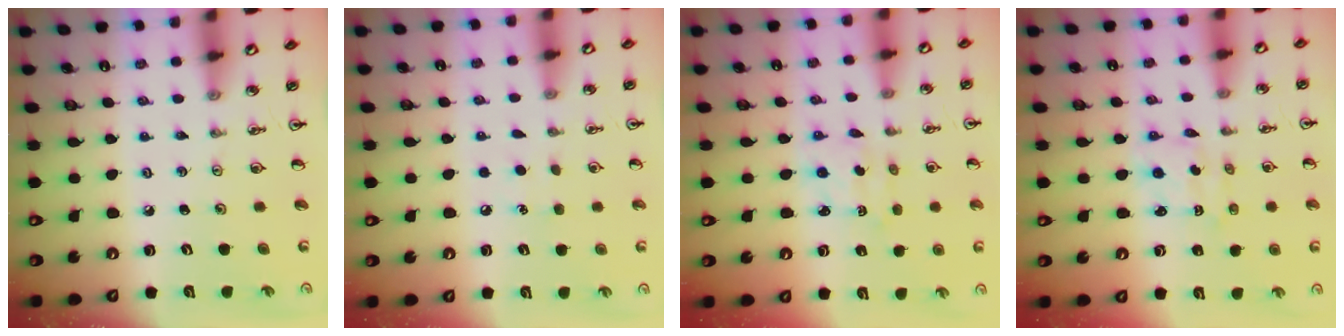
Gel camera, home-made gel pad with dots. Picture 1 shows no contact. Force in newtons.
{"total": 5.2, "press": 5.1, "slide": 0.6}
{"total": 2.0, "press": 1.9, "slide": 0.5}
{"total": 1.9, "press": 1.9, "slide": 0.4}